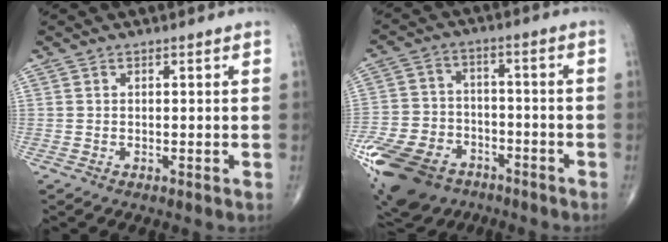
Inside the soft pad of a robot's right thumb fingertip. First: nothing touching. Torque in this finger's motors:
{"motor_torque": [2.82, 2.19, 1.00, -1.26, 0.16]}